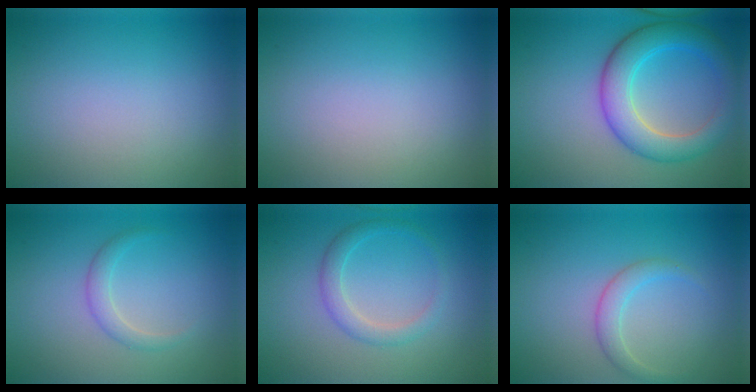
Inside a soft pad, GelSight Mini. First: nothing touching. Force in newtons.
{"total": 0.0}
{"total": 5.9, "press": 5.9, "slide": 0.1}
{"total": 1.5, "press": 1.5, "slide": 0.1}
{"total": 2.1, "press": 2.1, "slide": 0.1}
{"total": 1.9, "press": 1.9, "slide": 0.1}